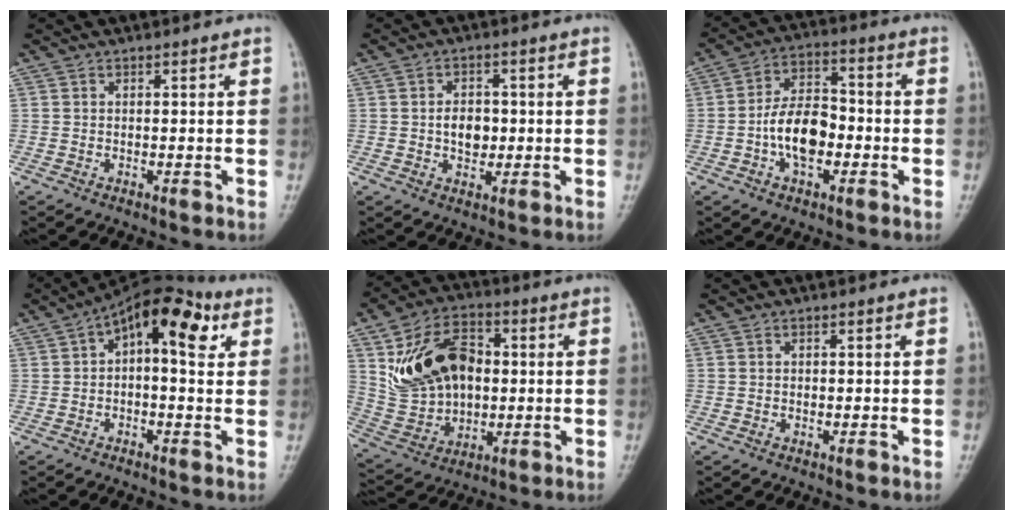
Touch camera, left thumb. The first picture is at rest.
{"total": 4.7, "force": [-0.1, 3.5, 3.2], "torque": [-0.029, 0.002, -0.004]}
{"total": 10.4, "force": [-2.5, 6.2, 8.0], "torque": [-0.120, 0.030, -0.054]}
{"total": 11.3, "force": [3.4, 5.6, 9.3], "torque": [-0.115, 0.030, 0.043]}
{"total": 18.4, "force": [3.1, 12.7, 13.0], "torque": [-0.198, 0.007, 0.065]}
{"total": 0.0}